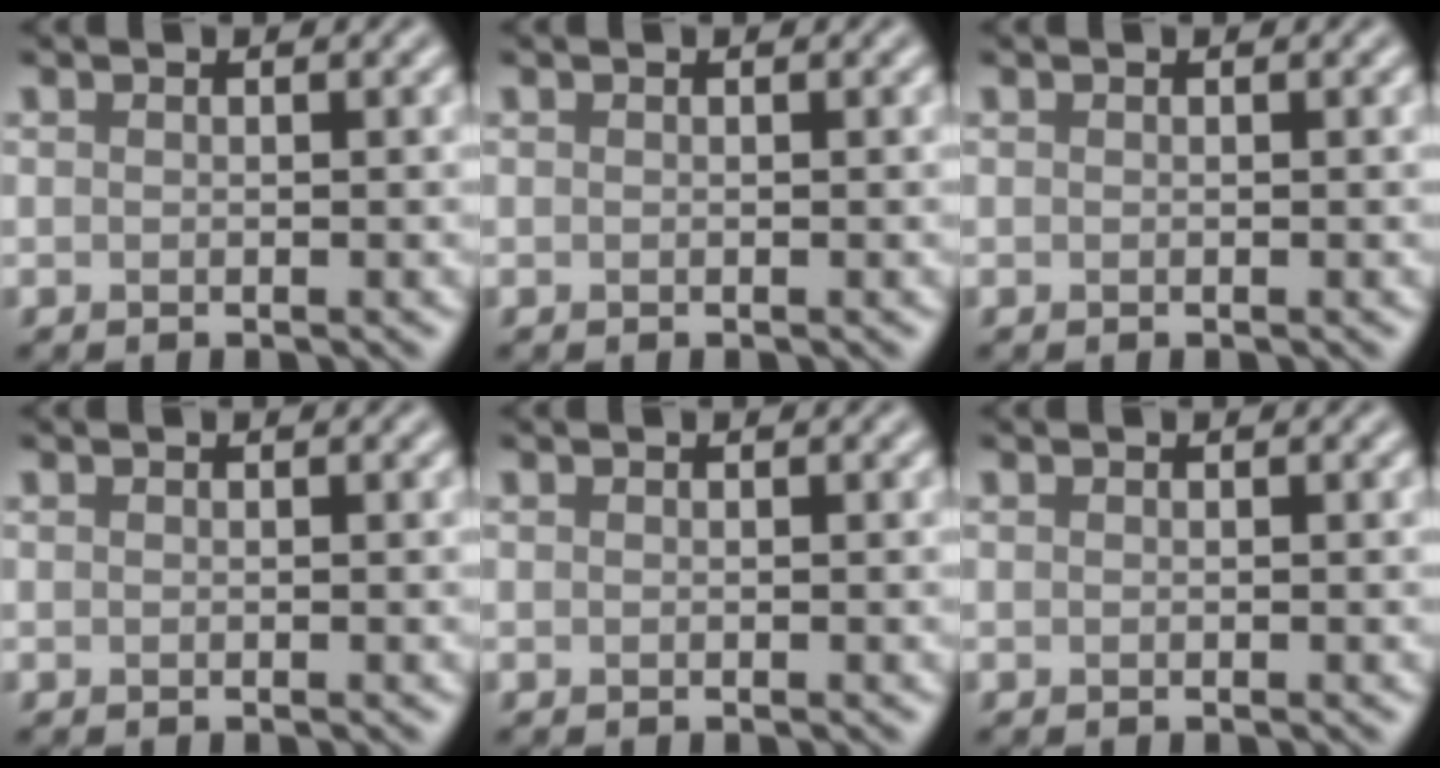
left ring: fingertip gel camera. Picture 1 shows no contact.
{"total": 0.0}
{"total": 0.0}
{"total": 0.0}
{"total": 0.0}
{"total": 0.0}